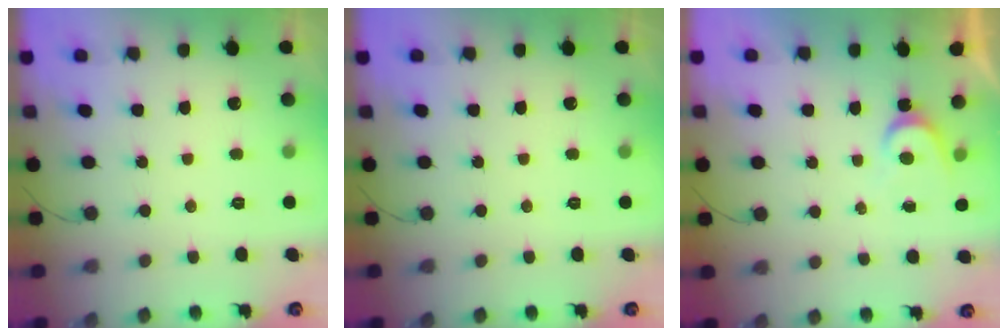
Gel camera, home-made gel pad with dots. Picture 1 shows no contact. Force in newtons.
{"total": 0.0}
{"total": 4.4, "press": 4.3, "slide": 0.4}